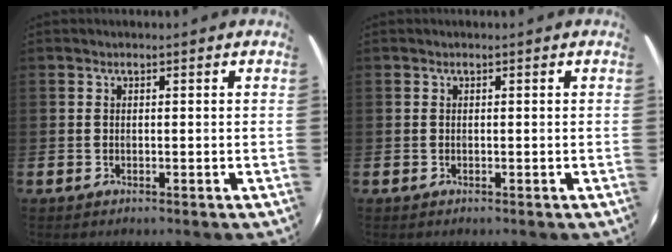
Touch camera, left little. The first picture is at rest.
{"total": 0.0}